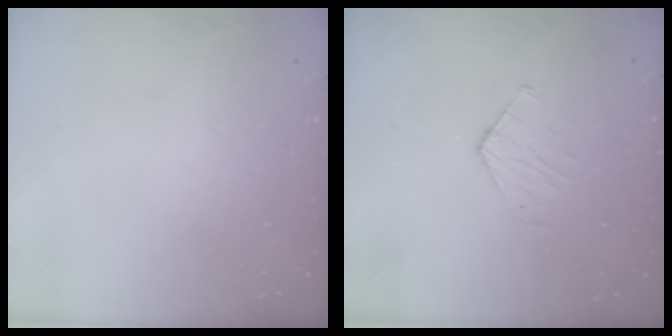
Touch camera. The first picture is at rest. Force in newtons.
{"total": 3.7, "press": 3.6, "slide": 0.3}